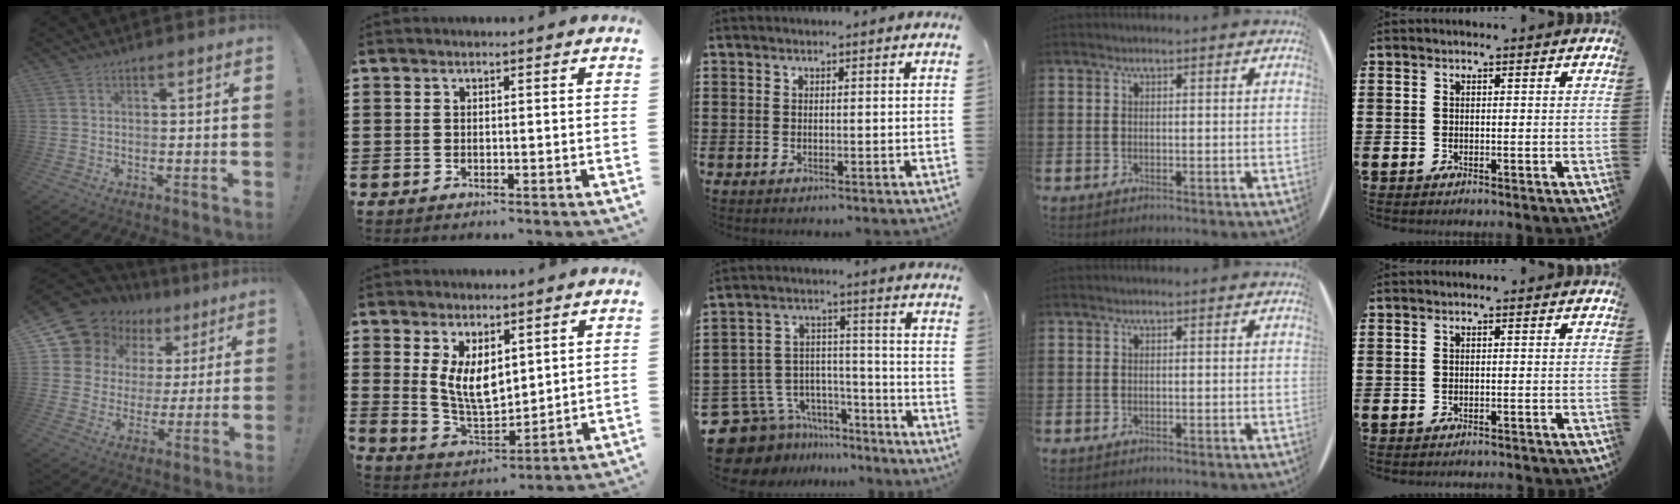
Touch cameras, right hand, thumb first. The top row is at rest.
{"thumb": {"total": 13.1, "force": [9.4, 8.4, 3.7], "torque": [-0.081, -0.069, 0.187]}, "index": {"total": 6.8, "force": [2.8, 3.6, 5.0], "torque": [-0.112, -0.010, 0.052]}, "middle": {"total": 9.1, "force": [-7.3, 5.3, 1.2], "torque": [-0.057, 0.006, -0.141]}}